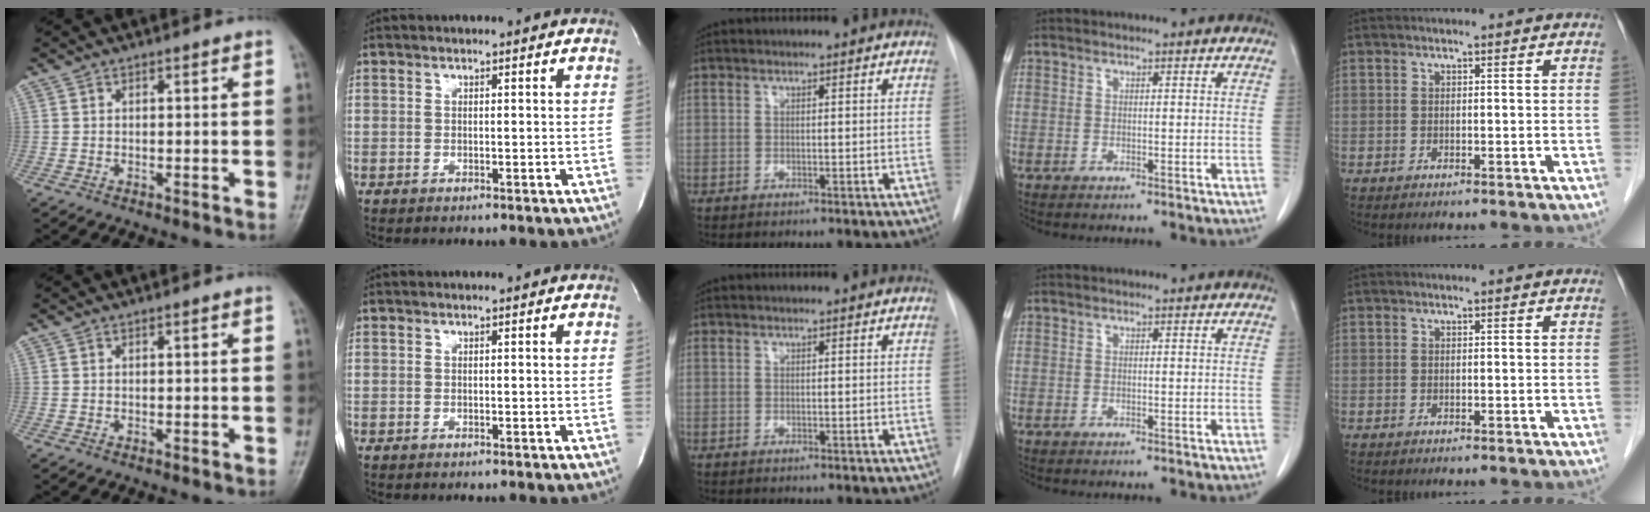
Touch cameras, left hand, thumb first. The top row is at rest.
{}